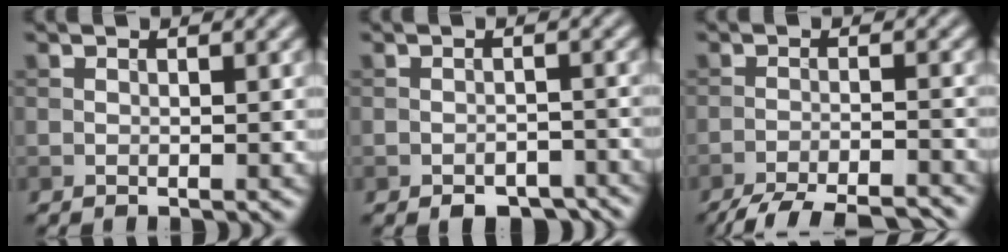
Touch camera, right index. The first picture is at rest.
{"total": 3.4, "force": [-2.6, 1.7, 1.4], "torque": [-0.016, -0.004, -0.037]}
{"total": 8.9, "force": [-8.0, 1.6, 3.5], "torque": [-0.055, -0.017, -0.121]}